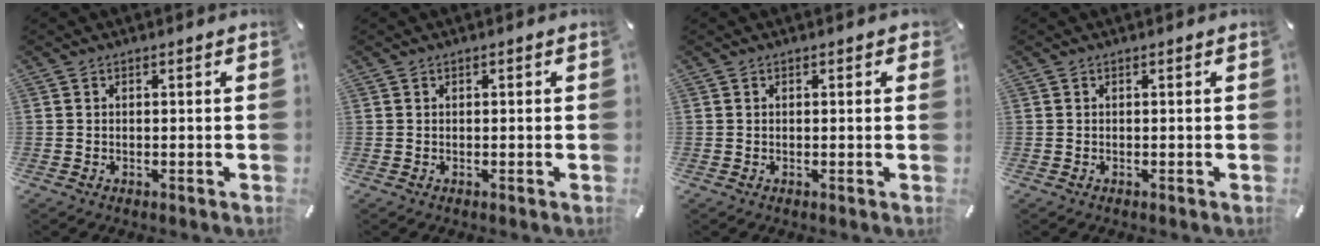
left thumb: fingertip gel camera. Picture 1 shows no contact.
{"total": 0.0}
{"total": 0.7, "force": [0.2, 0.5, 0.4], "torque": [0.001, 0.001, 0.001]}
{"total": 0.0}